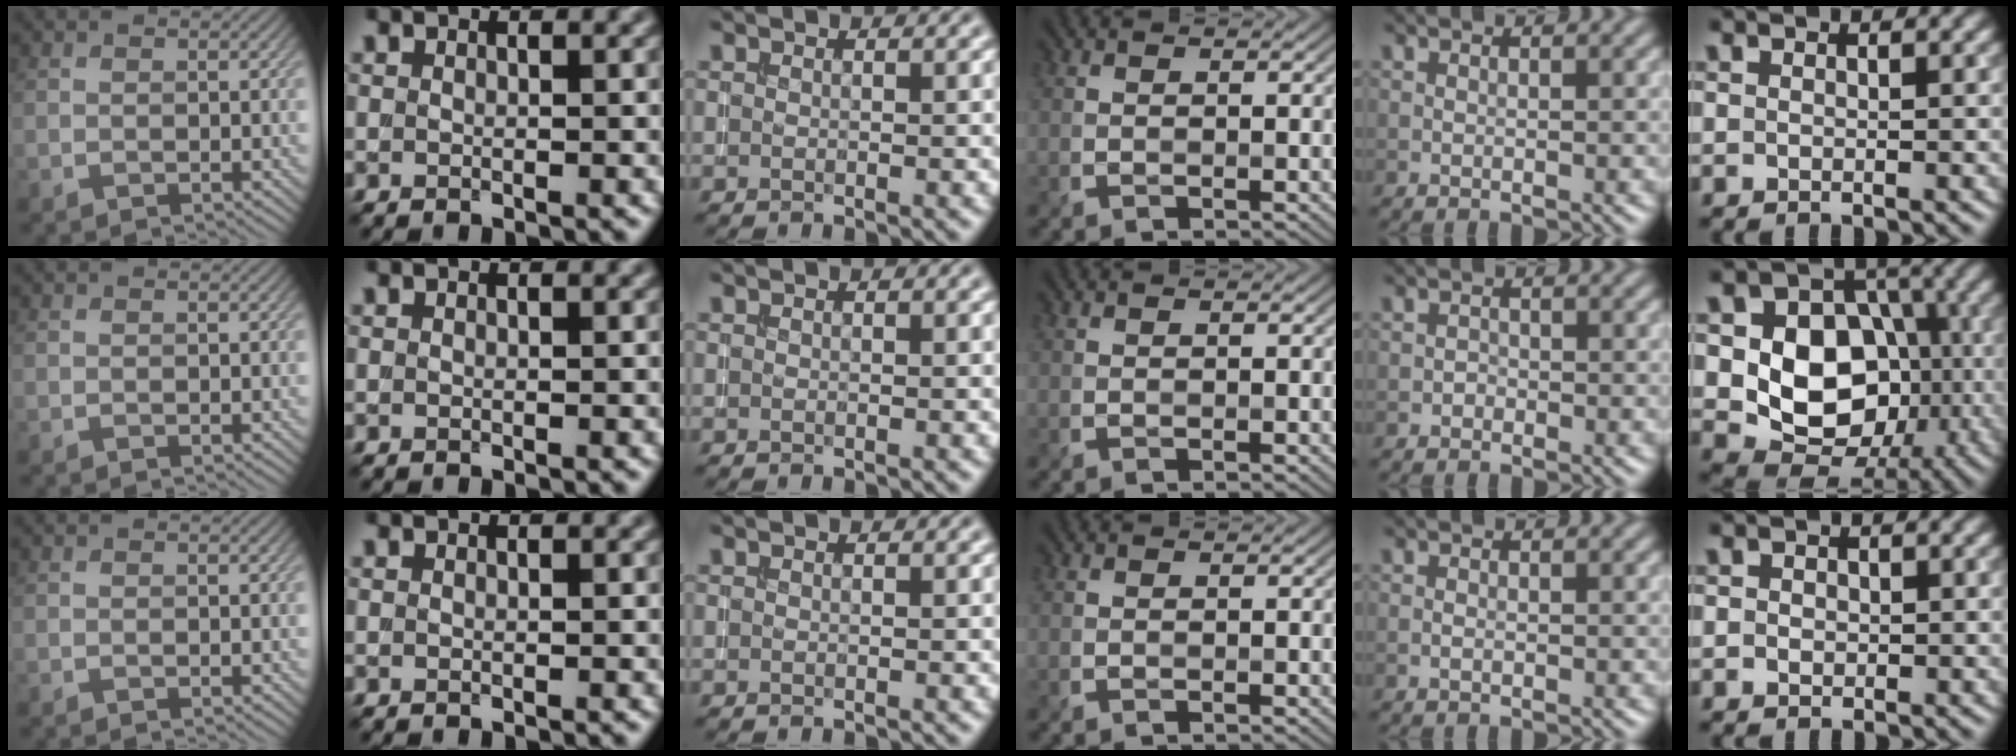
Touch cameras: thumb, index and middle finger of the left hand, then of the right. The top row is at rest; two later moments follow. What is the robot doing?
{"motion": "extract", "object": "drawer"}